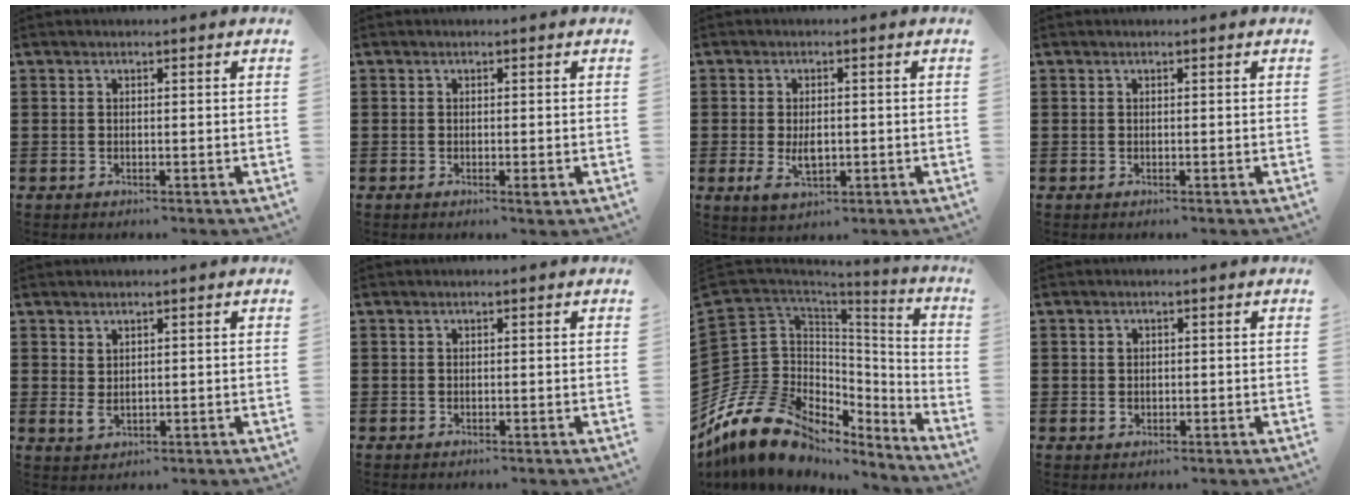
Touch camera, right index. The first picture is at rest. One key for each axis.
{"total": 1.0, "fx": -0.3, "fy": 0.2, "fz": 1.0, "tx": -0.018, "ty": -0.004, "tz": -0.003}
{"total": 4.1, "fx": -0.5, "fy": 2.2, "fz": 3.4, "tx": -0.061, "ty": -0.002, "tz": -0.011}
{"total": 0.0}
{"total": 2.0, "fx": 0.8, "fy": 1.0, "fz": 1.6, "tx": -0.034, "ty": -0.005, "tz": 0.018}
{"total": 0.0}
{"total": 17.7, "fx": -9.2, "fy": 12.0, "fz": 9.1, "tx": -0.222, "ty": 0.003, "tz": -0.154}
{"total": 1.0, "fx": 0.2, "fy": 0.8, "fz": 0.7, "tx": -0.017, "ty": 0.002, "tz": 0.004}